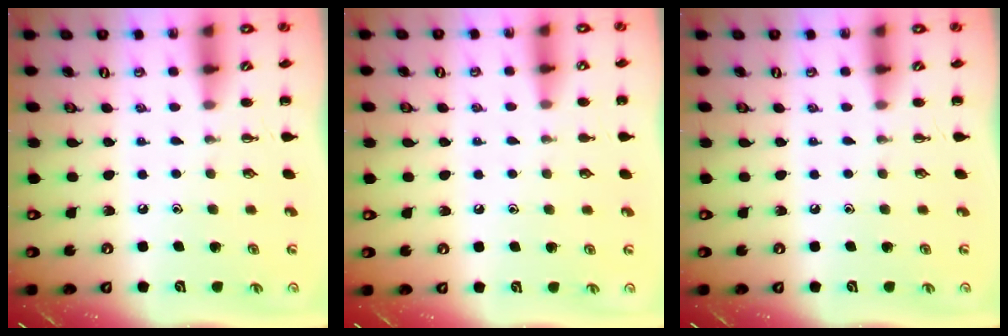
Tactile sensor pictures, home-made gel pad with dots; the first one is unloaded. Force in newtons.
{"total": 3.1, "press": 3.0, "slide": 1.0}
{"total": 0.0}